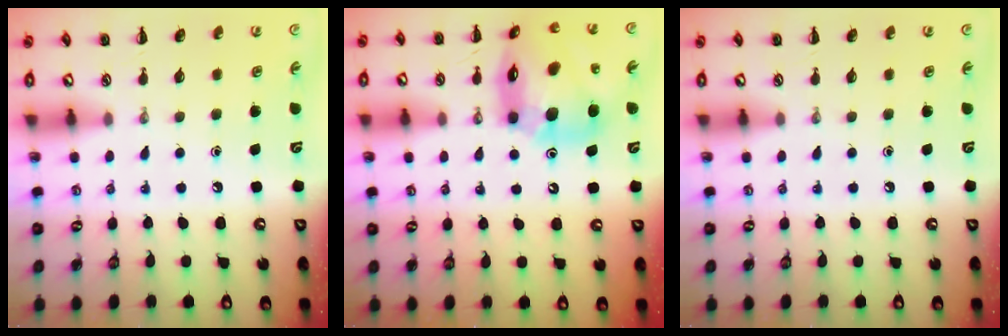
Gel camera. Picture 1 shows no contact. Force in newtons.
{"total": 18.1, "press": 17.4, "slide": 5.1}
{"total": 0.0}